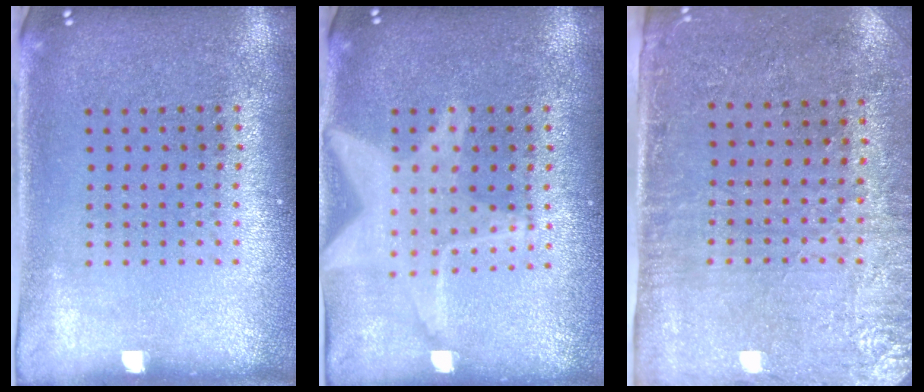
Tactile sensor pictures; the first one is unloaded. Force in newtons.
{"total": 2.1, "press": 2.1, "slide": 0.2}
{"total": 2.8, "press": 2.4, "slide": 1.4}